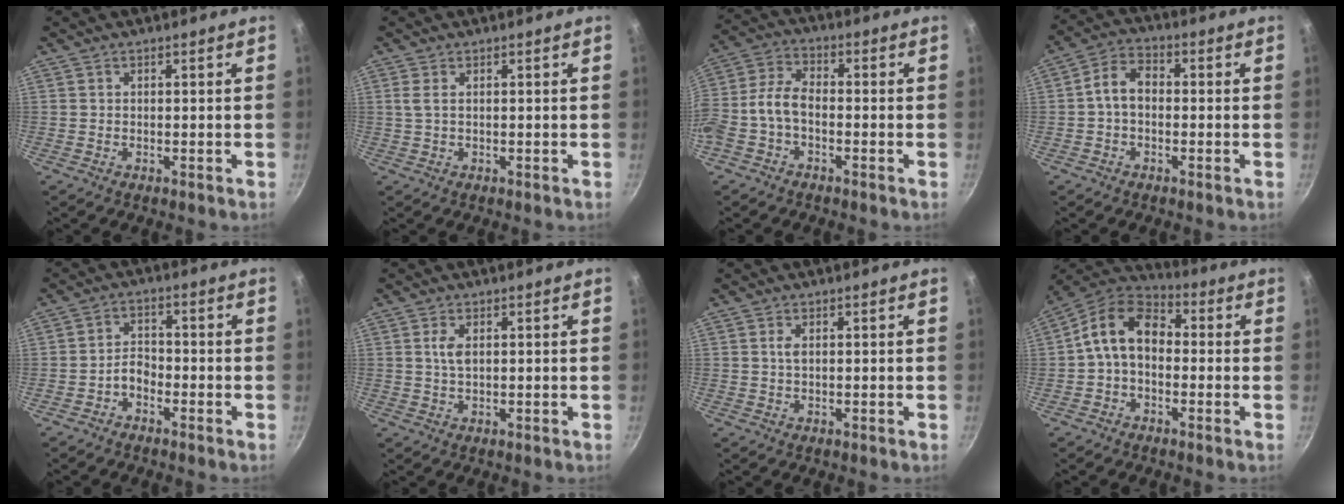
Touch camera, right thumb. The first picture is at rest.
{"total": 1.7, "force": [0.4, 0.6, 1.5], "torque": [-0.036, -0.001, 0.011]}
{"total": 7.6, "force": [-2.6, 4.4, 5.7], "torque": [-0.127, 0.037, -0.063]}
{"total": 5.9, "force": [-0.6, 4.1, 4.2], "torque": [-0.067, 0.025, -0.022]}
{"total": 3.3, "force": [-2.1, 1.9, 1.7], "torque": [-0.024, 0.030, -0.043]}
{"total": 2.7, "force": [0.7, 1.2, 2.3], "torque": [-0.044, -0.001, 0.015]}
{"total": 1.3, "force": [0.3, 0.6, 1.2], "torque": [-0.022, 0.000, 0.006]}
{"total": 11.1, "force": [-0.2, 7.8, 7.9], "torque": [-0.117, 0.039, -0.025]}